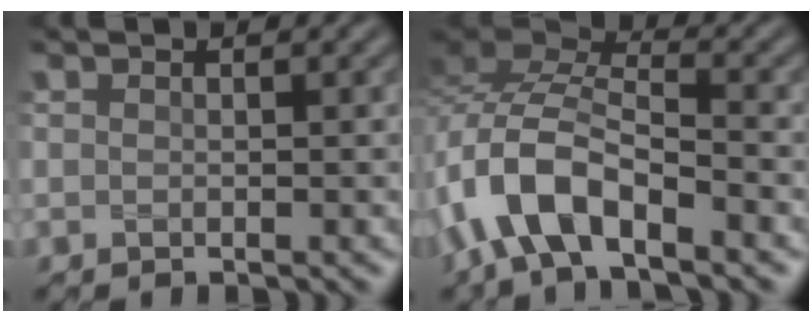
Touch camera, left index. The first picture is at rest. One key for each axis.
{"total": 9.3, "fx": -4.8, "fy": 4.2, "fz": 6.8, "tx": -0.139, "ty": 0.008, "tz": -0.103}